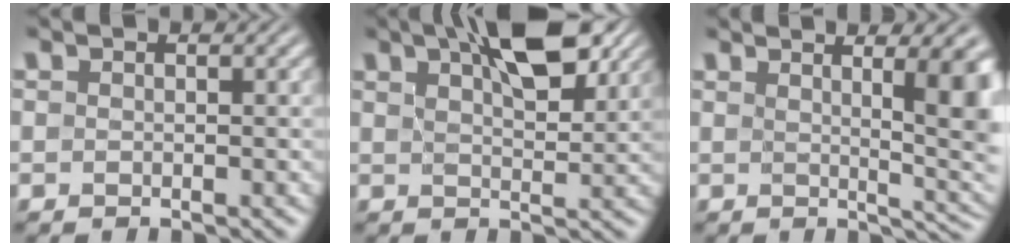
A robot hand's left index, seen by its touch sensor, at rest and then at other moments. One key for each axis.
{"total": 8.2, "fx": 4.5, "fy": 3.1, "fz": 6.2, "tx": -0.092, "ty": 0.025, "tz": 0.061}
{"total": 8.2, "fx": 1.9, "fy": 2.1, "fz": 7.7, "tx": -0.066, "ty": 0.007, "tz": 0.025}